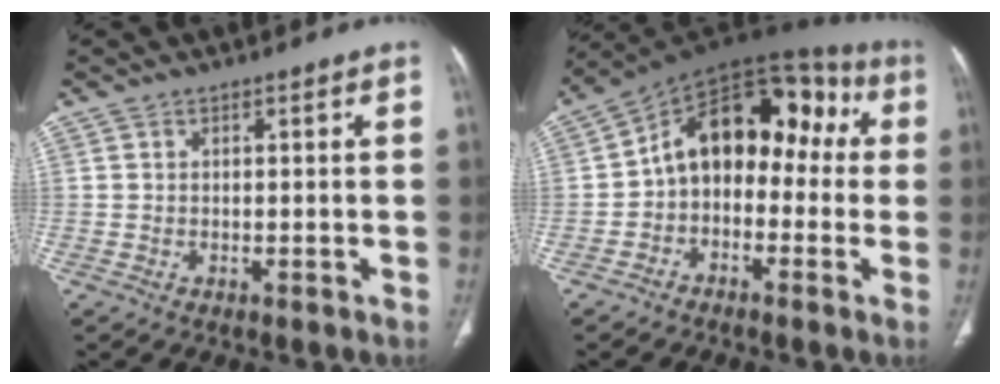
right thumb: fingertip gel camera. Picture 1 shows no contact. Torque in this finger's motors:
{"motor_torque": [2.20, 2.81, 1.93, -0.38, 0.19]}